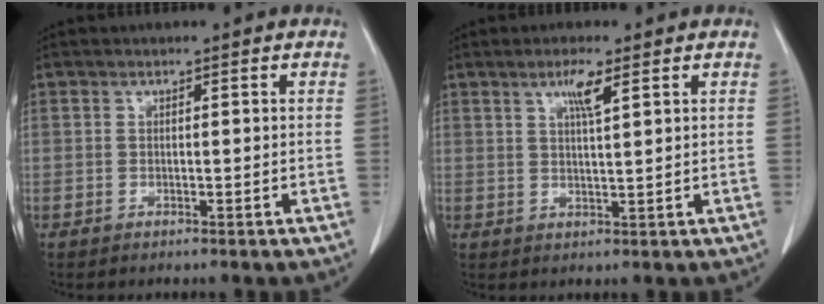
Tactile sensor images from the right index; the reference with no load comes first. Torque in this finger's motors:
{"motor_torque": [0.24, 0.23, 0.04, 0.04]}